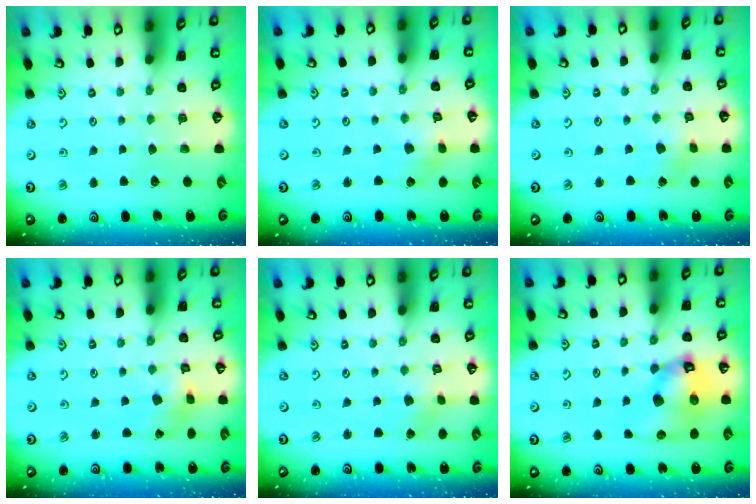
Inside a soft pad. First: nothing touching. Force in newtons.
{"total": 2.6, "press": 2.6, "slide": 0.4}
{"total": 2.6, "press": 2.6, "slide": 0.4}
{"total": 3.5, "press": 3.5, "slide": 0.8}
{"total": 2.0, "press": 2.0, "slide": 0.3}
{"total": 14.2, "press": 14.0, "slide": 2.0}